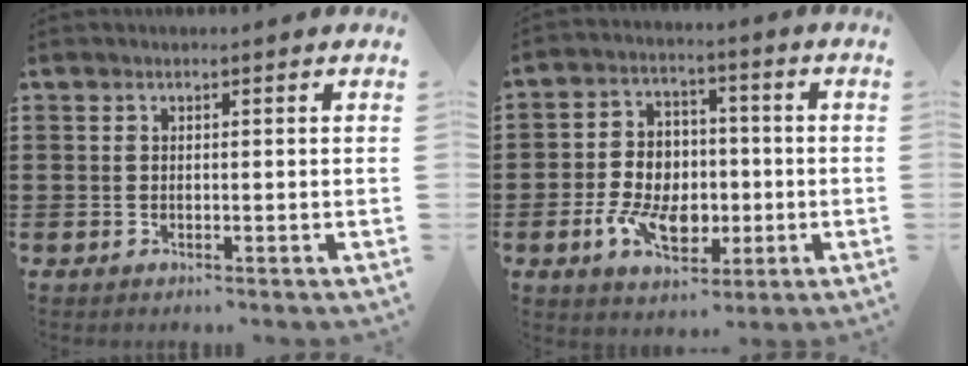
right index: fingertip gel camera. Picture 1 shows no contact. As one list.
[{"total": 8.7, "force": [-2.2, 6.3, 5.7], "torque": [-0.113, 0.016, -0.039]}]